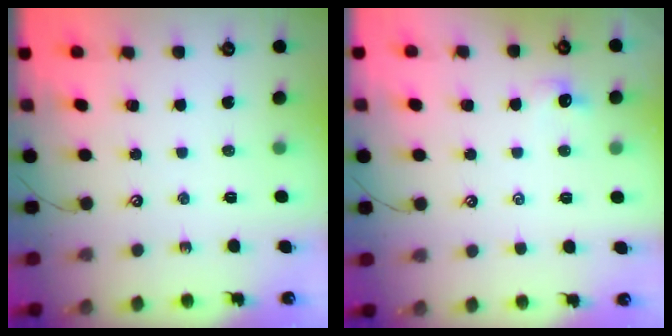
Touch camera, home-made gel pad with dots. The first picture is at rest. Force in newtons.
{"total": 1.3, "press": 1.1, "slide": 0.6}